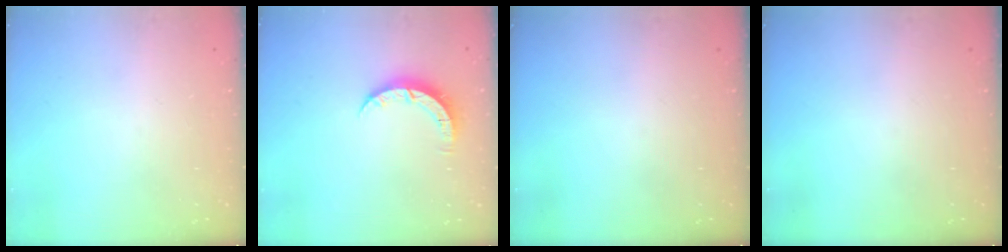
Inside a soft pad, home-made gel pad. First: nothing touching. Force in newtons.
{"total": 4.4, "press": 4.4, "slide": 0.3}
{"total": 0.0}
{"total": 0.0}